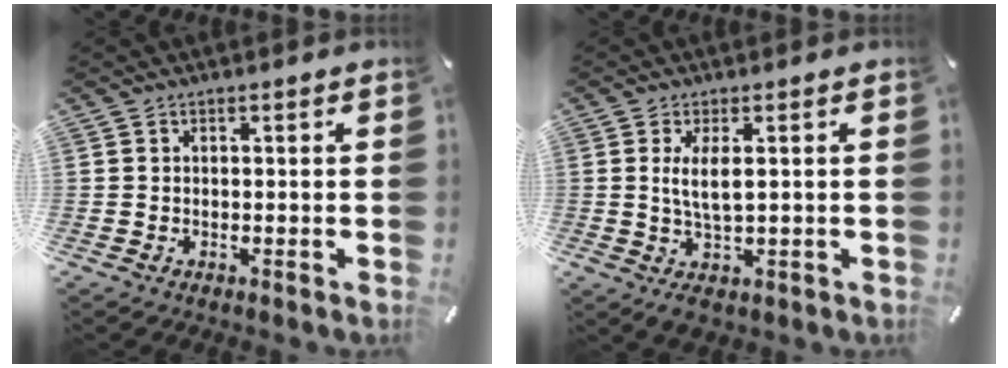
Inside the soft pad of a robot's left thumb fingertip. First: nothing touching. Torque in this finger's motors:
{"motor_torque": [0.14, 0.15, 0.46, -0.24, 0.10]}